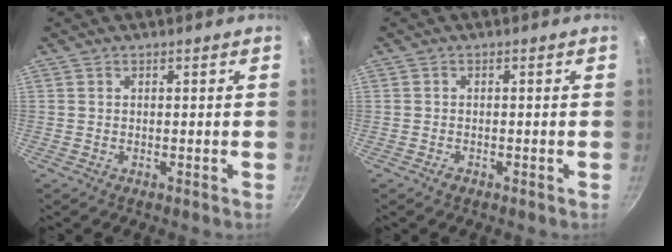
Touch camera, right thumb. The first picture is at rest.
{"total": 1.1, "force": [-0.8, 0.7, 0.5], "torque": [-0.011, 0.004, -0.015]}